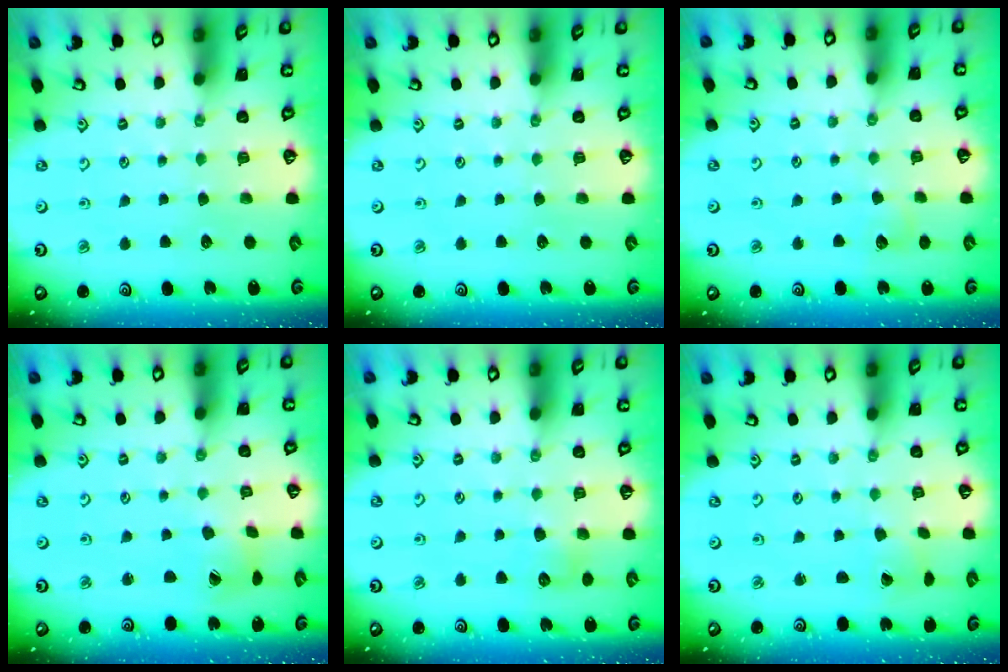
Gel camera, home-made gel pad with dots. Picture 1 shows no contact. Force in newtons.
{"total": 0.0}
{"total": 5.0, "press": 4.9, "slide": 0.7}
{"total": 5.3, "press": 5.2, "slide": 0.5}
{"total": 5.6, "press": 5.6, "slide": 0.5}
{"total": 1.6, "press": 1.6, "slide": 0.1}